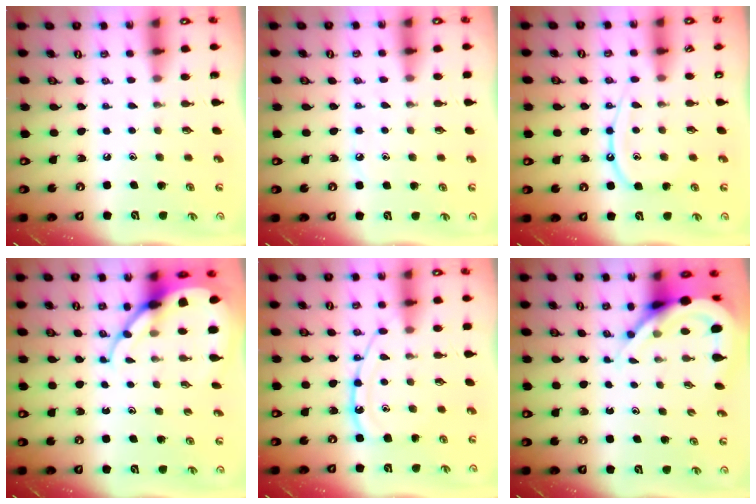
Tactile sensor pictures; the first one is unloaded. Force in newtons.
{"total": 3.9, "press": 3.9, "slide": 0.6}
{"total": 11.4, "press": 11.4, "slide": 0.9}
{"total": 8.9, "press": 8.9, "slide": 0.8}
{"total": 12.8, "press": 12.7, "slide": 0.9}
{"total": 8.5, "press": 8.4, "slide": 1.1}